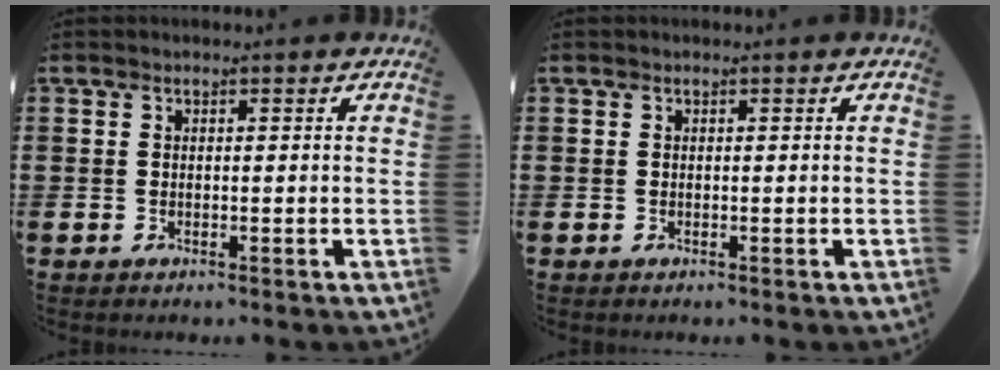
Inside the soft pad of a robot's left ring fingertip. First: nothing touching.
{"total": 0.0}